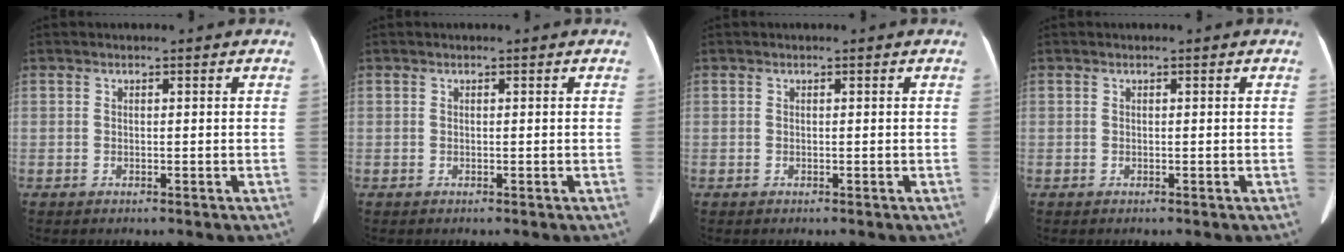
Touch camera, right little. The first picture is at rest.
{"total": 0.0}
{"total": 0.0}
{"total": 0.0}